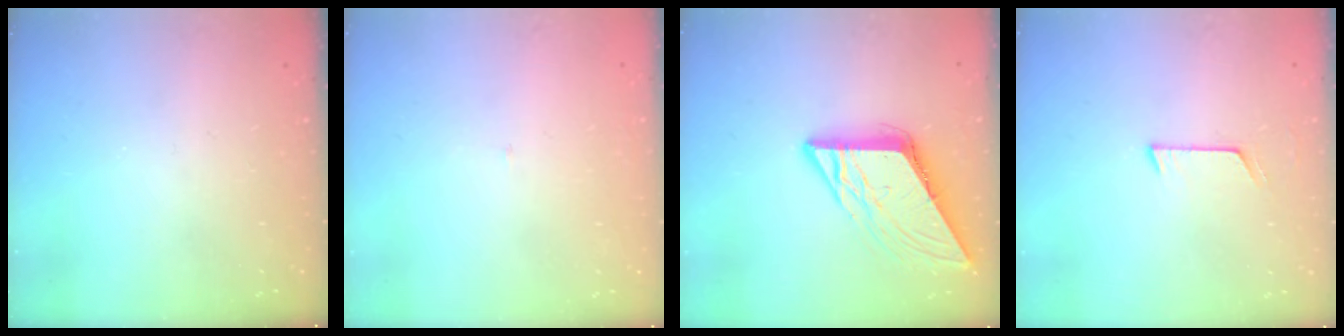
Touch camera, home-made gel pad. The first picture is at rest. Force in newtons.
{"total": 2.1, "press": 2.1, "slide": 0.1}
{"total": 8.8, "press": 8.8, "slide": 0.9}
{"total": 5.9, "press": 5.9, "slide": 0.5}